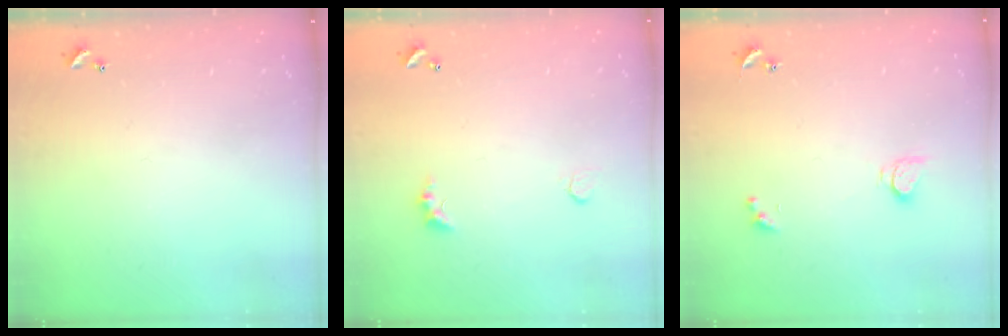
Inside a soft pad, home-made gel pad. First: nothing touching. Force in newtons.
{"total": 3.1, "press": 3.0, "slide": 0.7}
{"total": 2.5, "press": 2.5, "slide": 0.5}